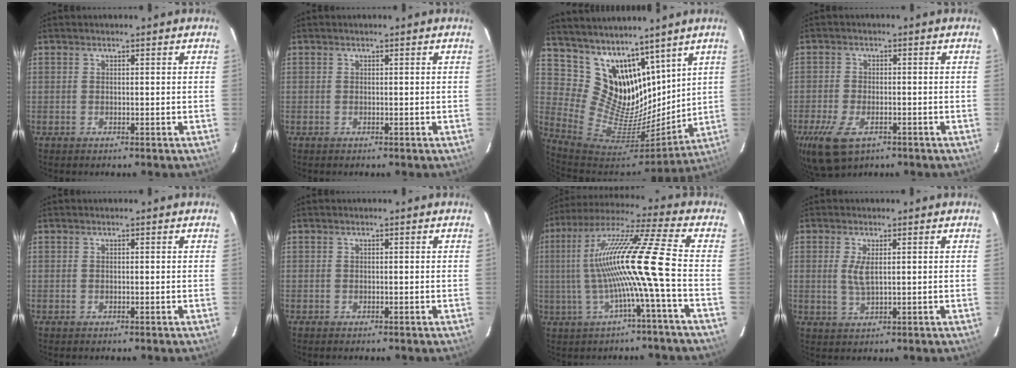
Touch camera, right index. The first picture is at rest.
{"total": 0.0}
{"total": 17.0, "force": [12.8, 9.7, 5.7], "torque": [-0.117, -0.010, 0.261]}
{"total": 9.7, "force": [-5.2, 5.1, 6.4], "torque": [-0.156, -0.028, -0.092]}
{"total": 0.0}
{"total": 0.0}
{"total": 14.9, "force": [-2.3, -2.4, 14.5], "torque": [-0.266, 0.003, -0.040]}
{"total": 3.3, "force": [0.7, 1.1, 3.1], "torque": [-0.061, -0.005, 0.013]}